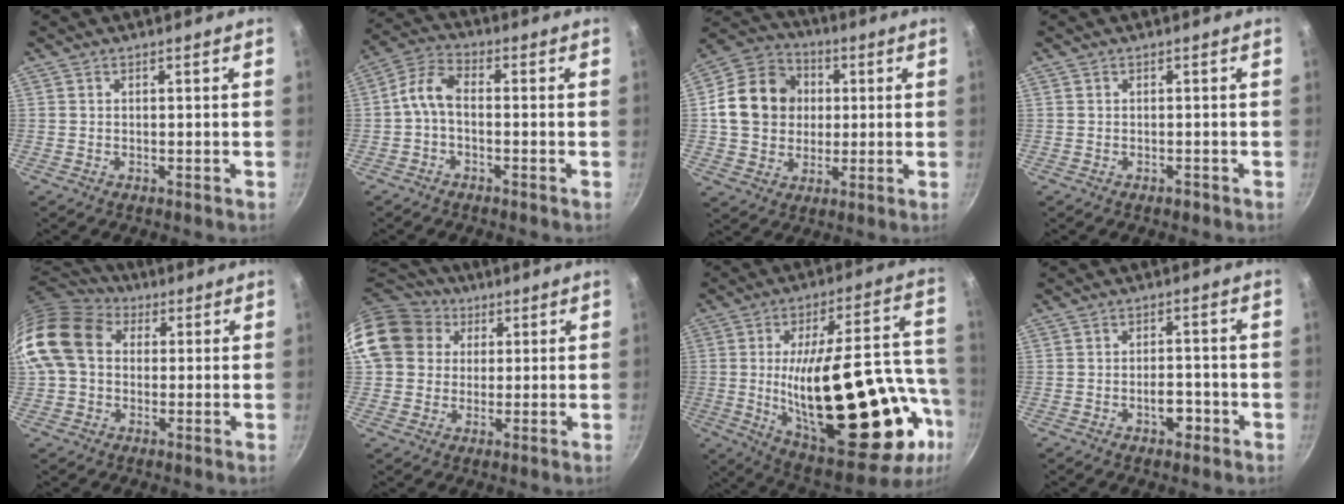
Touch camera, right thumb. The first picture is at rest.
{"total": 5.2, "force": [-1.3, 2.6, 4.3], "torque": [-0.096, 0.029, -0.037]}
{"total": 15.4, "force": [1.7, 13.1, 7.8], "torque": [-0.109, 0.019, 0.023]}
{"total": 0.9, "force": [-0.5, 0.5, 0.4], "torque": [-0.004, 0.006, -0.004]}
{"total": 16.0, "force": [2.8, 12.2, 9.9], "torque": [-0.181, 0.032, 0.037]}
{"total": 17.0, "force": [5.2, 14.3, 7.6], "torque": [-0.143, 0.028, 0.088]}
{"total": 35.1, "force": [-7.4, 14.4, 31.1], "torque": [-0.430, 0.022, -0.080]}
{"total": 4.2, "force": [-1.7, 2.4, 2.9], "torque": [-0.023, 0.014, -0.025]}